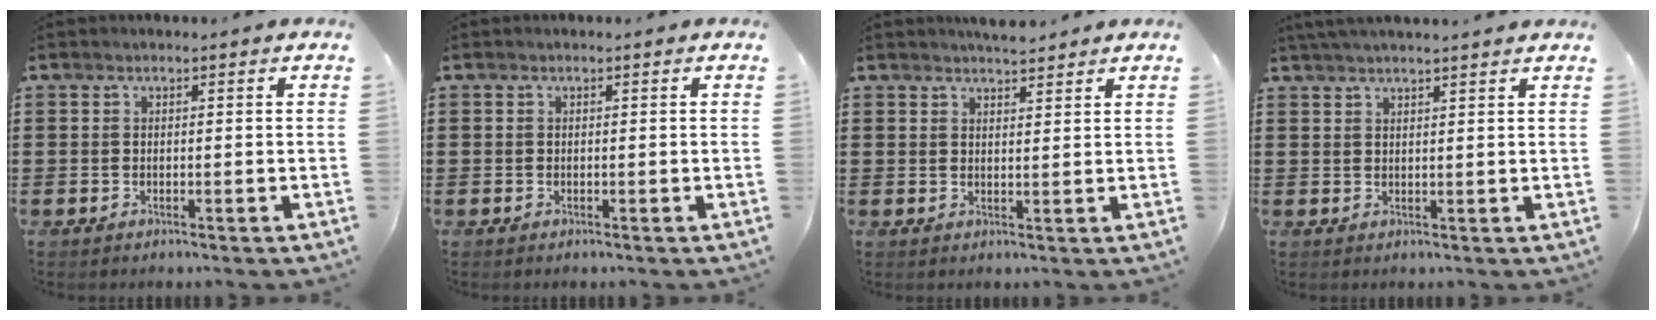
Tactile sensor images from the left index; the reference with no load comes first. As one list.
[{"total": 0.0}, {"total": 2.7, "force": [2.7, 0.2, 0.6], "torque": [-0.018, -0.002, 0.050]}, {"total": 2.1, "force": [2.0, -0.6, 0.5], "torque": [-0.013, 0.000, 0.039]}]